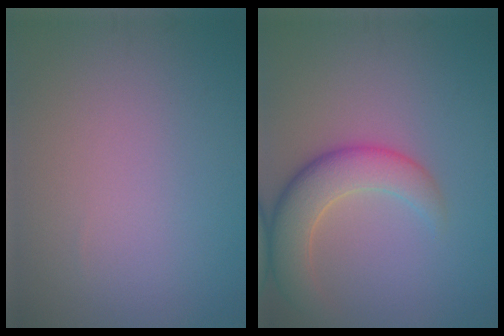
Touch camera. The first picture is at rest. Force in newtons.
{"total": 5.5, "press": 5.5, "slide": 0.5}